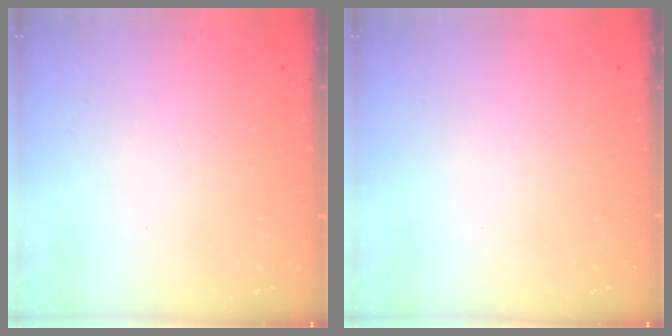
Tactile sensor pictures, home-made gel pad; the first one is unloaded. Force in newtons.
{"total": 0.0}